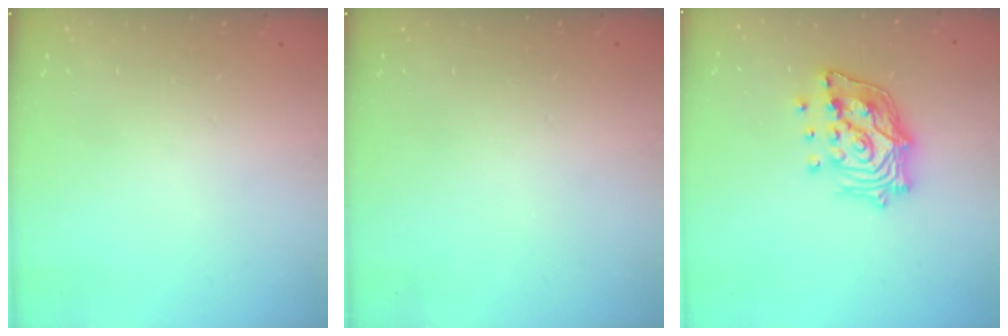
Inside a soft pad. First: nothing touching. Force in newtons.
{"total": 0.0}
{"total": 14.8, "press": 14.7, "slide": 1.6}